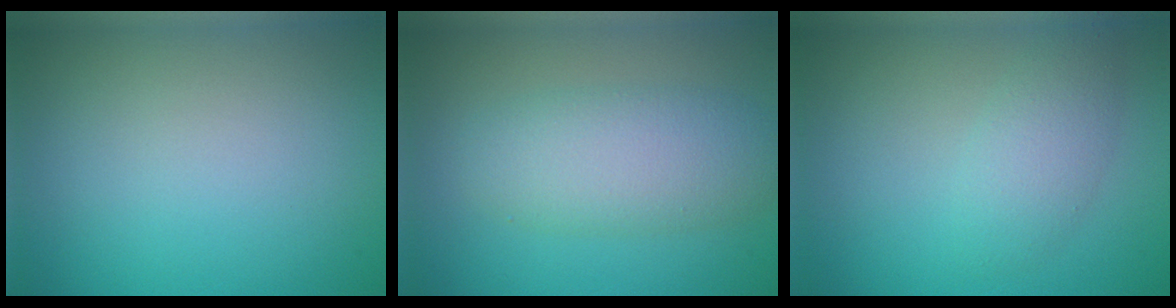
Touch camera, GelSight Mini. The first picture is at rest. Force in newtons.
{"total": 5.2, "press": 5.2, "slide": 0.3}
{"total": 2.7, "press": 2.7, "slide": 0.0}